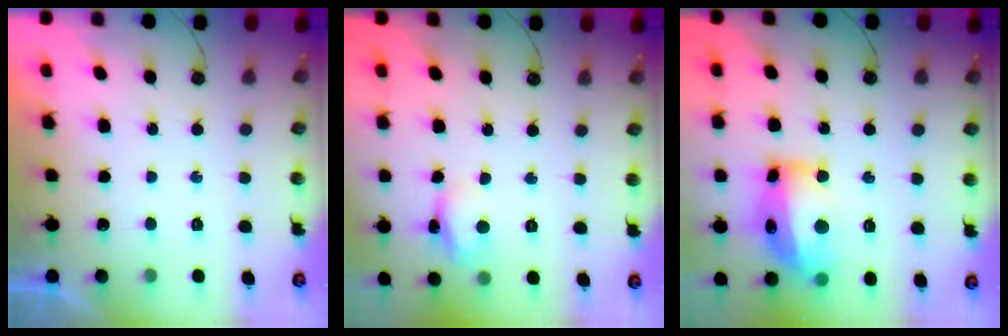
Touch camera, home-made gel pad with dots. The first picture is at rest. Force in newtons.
{"total": 6.4, "press": 6.4, "slide": 0.5}
{"total": 15.4, "press": 15.4, "slide": 1.5}